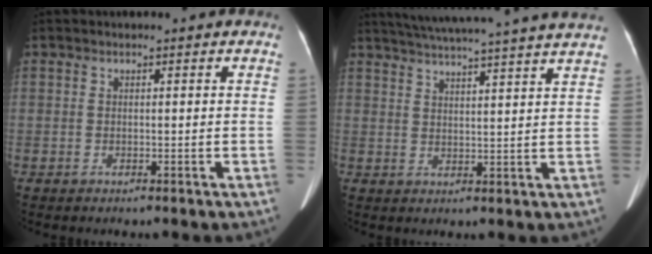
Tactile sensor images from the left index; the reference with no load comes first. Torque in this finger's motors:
{"motor_torque": [-0.11, -1.73, -0.01, 0.02]}